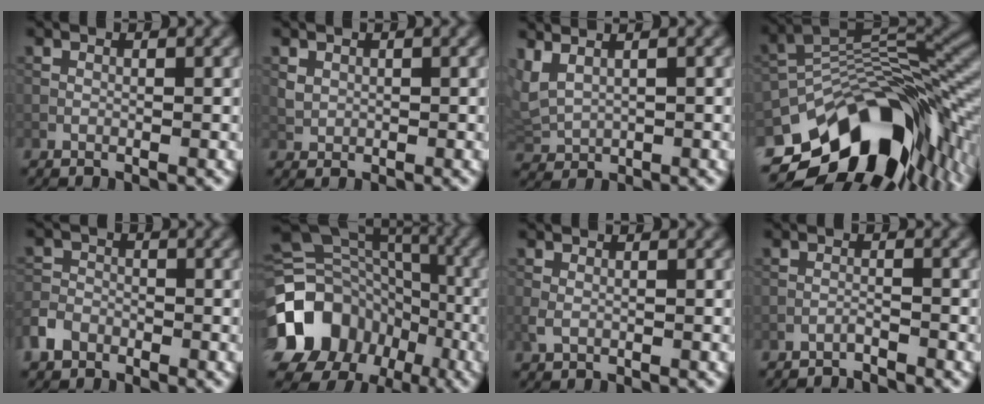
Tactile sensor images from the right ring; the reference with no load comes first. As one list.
[{"total": 1.3, "force": [1.0, 0.8, 0.3], "torque": [-0.004, 0.001, 0.019]}, {"total": 2.7, "force": [1.6, 1.1, 1.9], "torque": [-0.062, 0.006, 0.039]}, {"total": 14.5, "force": [-6.8, 7.4, 10.5], "torque": [-0.166, 0.008, -0.110]}, {"total": 2.5, "force": [-1.3, 1.9, 0.9], "torque": [-0.021, 0.005, -0.038]}, {"total": 17.3, "force": [-6.3, 14.3, 7.4], "torque": [-0.180, -0.012, -0.112]}, {"total": 1.0, "force": [0.1, 0.7, 0.8], "torque": [-0.023, 0.000, 0.000]}, {"total": 1.4, "force": [-1.4, 0.0, 0.3], "torque": [-0.004, 0.002, -0.029]}]